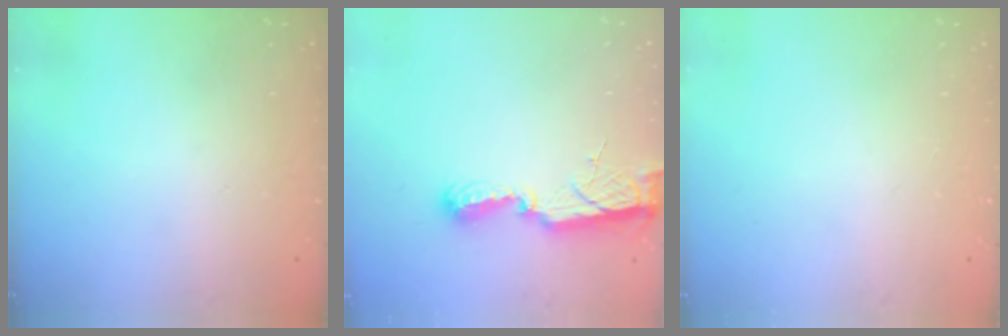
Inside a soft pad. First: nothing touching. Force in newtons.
{"total": 8.4, "press": 8.4, "slide": 0.5}
{"total": 0.0}